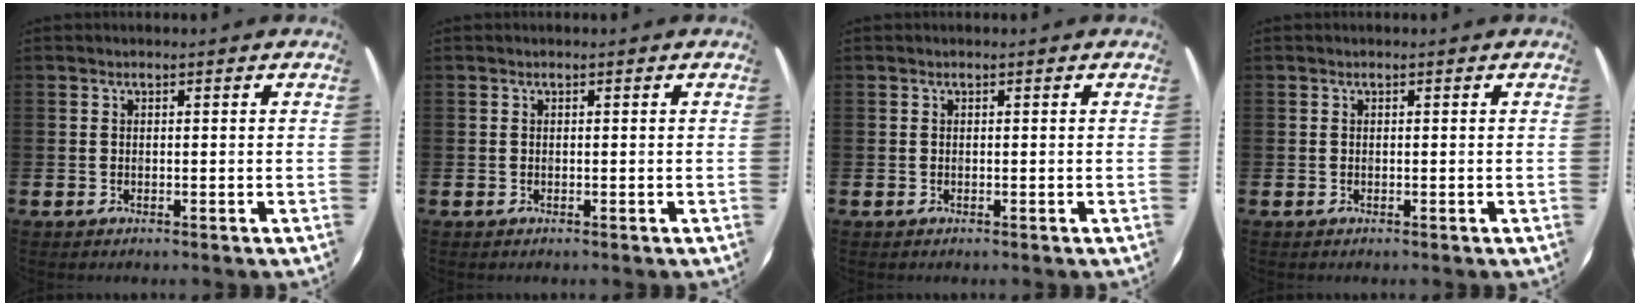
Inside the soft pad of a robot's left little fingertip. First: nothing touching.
{"total": 0.0}
{"total": 0.0}
{"total": 0.0}